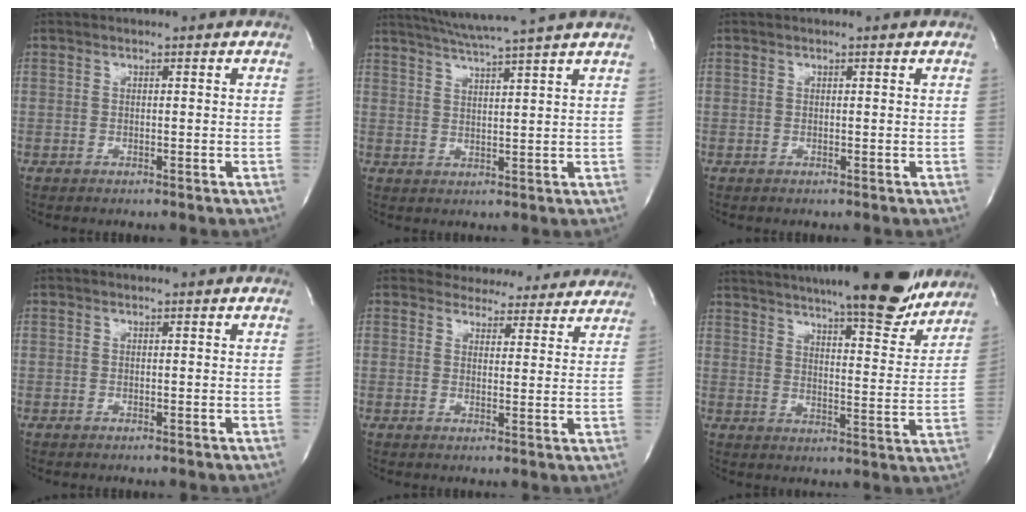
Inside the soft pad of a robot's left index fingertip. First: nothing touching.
{"total": 9.7, "force": [8.3, -1.9, 4.7], "torque": [-0.084, 0.005, 0.119]}
{"total": 0.0}
{"total": 0.0}
{"total": 11.4, "force": [10.6, 4.0, 1.1], "torque": [0.011, -0.010, 0.108]}
{"total": 24.6, "force": [21.2, 3.9, 12.0], "torque": [-0.184, -0.019, 0.273]}